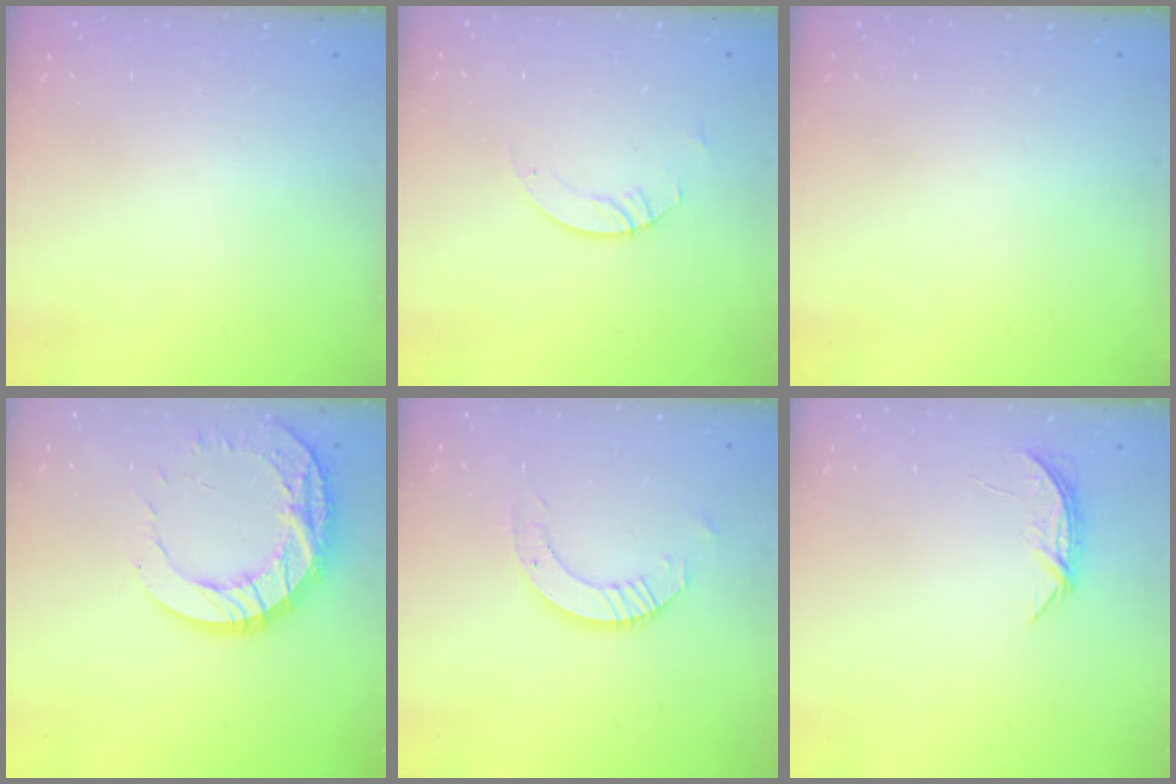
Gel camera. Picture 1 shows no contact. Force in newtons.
{"total": 3.0, "press": 3.0, "slide": 0.3}
{"total": 0.0}
{"total": 17.2, "press": 17.1, "slide": 1.5}
{"total": 7.6, "press": 7.5, "slide": 0.5}
{"total": 4.4, "press": 4.3, "slide": 0.5}